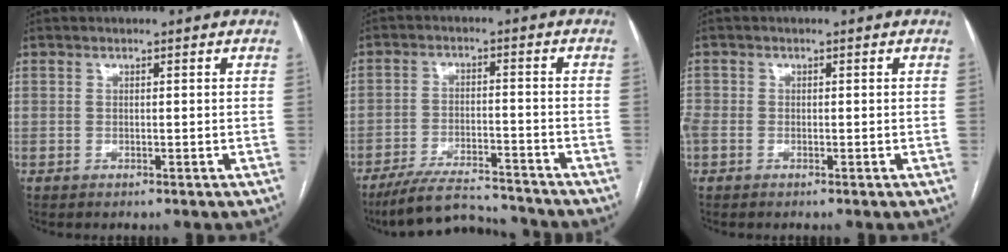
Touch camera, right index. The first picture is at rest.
{"total": 10.6, "force": [-9.9, 1.4, 3.4], "torque": [-0.056, -0.002, -0.167]}
{"total": 2.8, "force": [-0.7, 2.2, 1.6], "torque": [-0.059, 0.007, -0.012]}